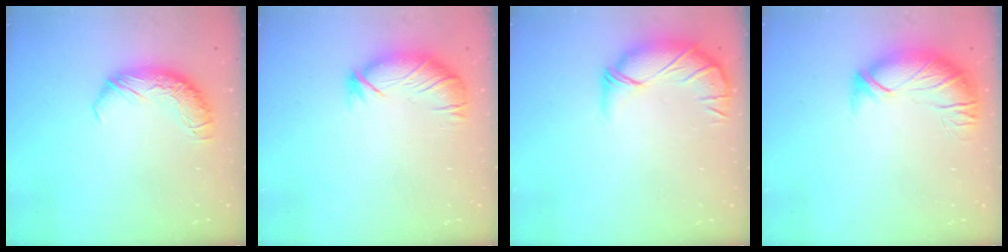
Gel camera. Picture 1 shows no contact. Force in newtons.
{"total": 2.9, "press": 2.5, "slide": 1.5}
{"total": 4.1, "press": 3.4, "slide": 2.1}
{"total": 2.9, "press": 1.4, "slide": 2.5}